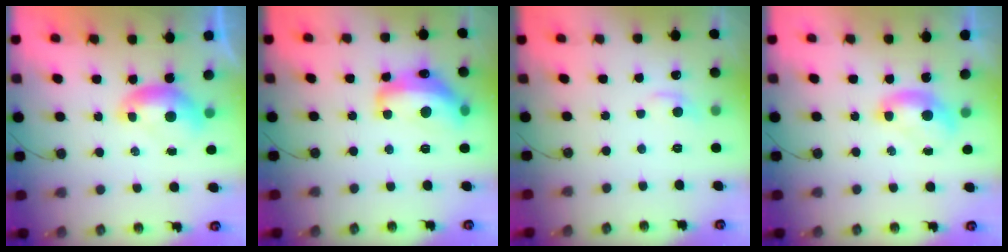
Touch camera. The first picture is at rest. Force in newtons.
{"total": 11.0, "press": 11.0, "slide": 0.8}
{"total": 1.6, "press": 1.3, "slide": 0.8}
{"total": 1.6, "press": 1.4, "slide": 0.8}